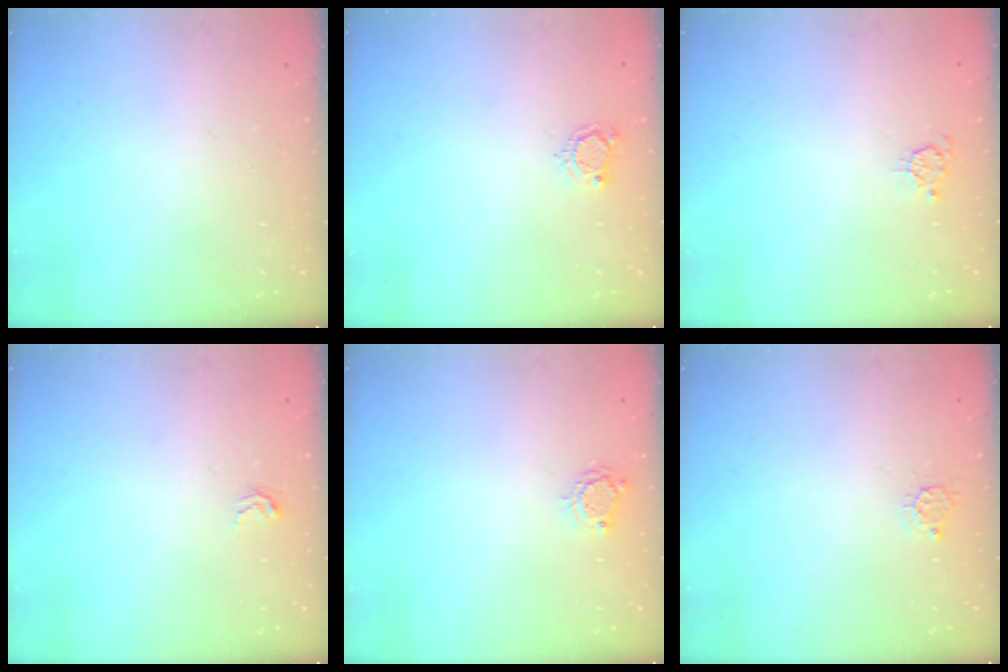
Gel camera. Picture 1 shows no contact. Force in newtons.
{"total": 4.2, "press": 4.1, "slide": 0.6}
{"total": 3.7, "press": 3.7, "slide": 0.5}
{"total": 2.7, "press": 2.7, "slide": 0.4}
{"total": 3.6, "press": 3.6, "slide": 0.4}
{"total": 4.1, "press": 4.0, "slide": 0.4}